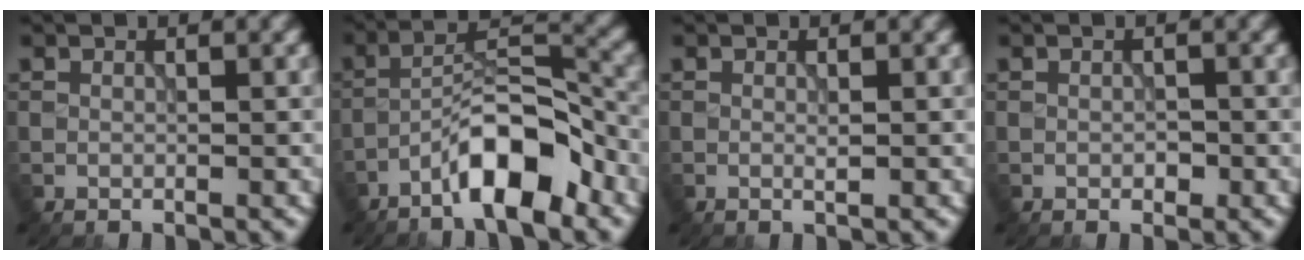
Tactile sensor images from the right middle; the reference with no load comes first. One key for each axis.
{"total": 7.5, "fx": -4.6, "fy": 2.1, "fz": 5.6, "tx": -0.089, "ty": 0.019, "tz": -0.083}
{"total": 0.7, "fx": 0.0, "fy": 0.1, "fz": 0.6, "tx": -0.012, "ty": -0.002, "tz": -0.001}
{"total": 0.9, "fx": -0.2, "fy": 0.5, "fz": 0.6, "tx": -0.009, "ty": -0.002, "tz": -0.003}